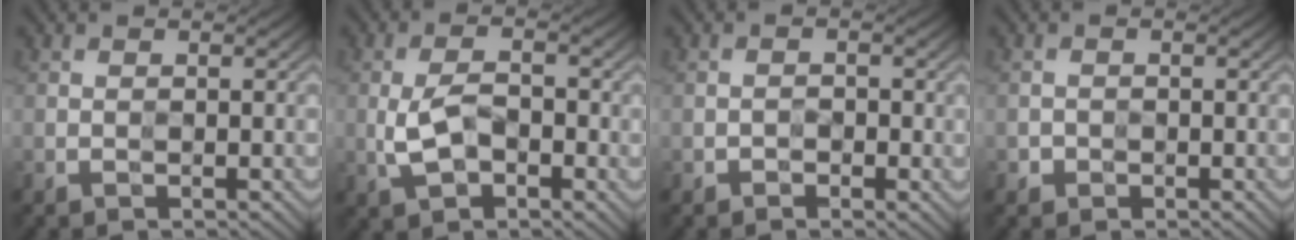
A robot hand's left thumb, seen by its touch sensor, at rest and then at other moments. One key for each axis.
{"total": 4.2, "fx": -0.8, "fy": 2.3, "fz": 3.4, "tx": -0.076, "ty": 0.001, "tz": -0.016}
{"total": 0.6, "fx": -0.4, "fy": 0.5, "fz": 0.0, "tx": 0.006, "ty": 0.003, "tz": -0.006}
{"total": 1.0, "fx": -0.5, "fy": 0.8, "fz": -0.1, "tx": 0.011, "ty": 0.005, "tz": -0.005}